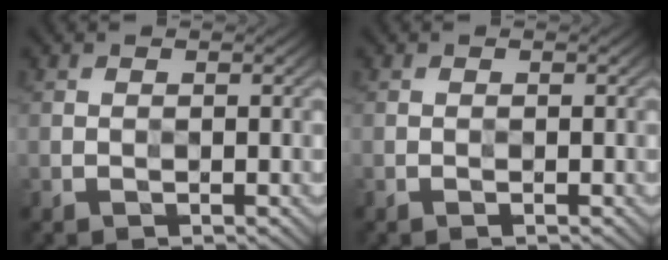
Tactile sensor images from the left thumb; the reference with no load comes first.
{"total": 0.0}